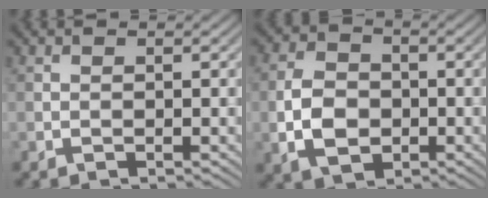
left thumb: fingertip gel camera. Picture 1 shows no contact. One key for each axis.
{"total": 5.7, "fx": -1.3, "fy": 4.2, "fz": 3.7, "tx": -0.082, "ty": -0.002, "tz": -0.028}